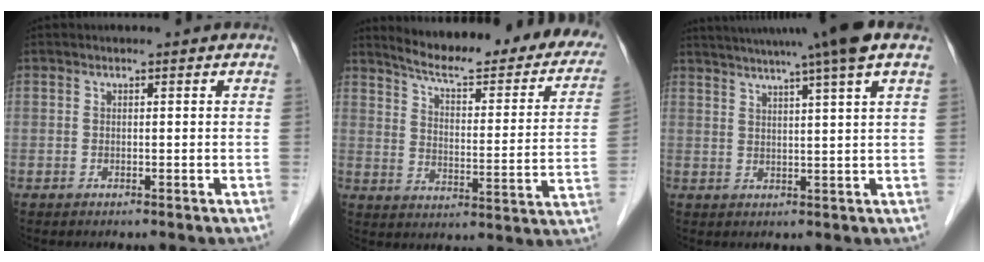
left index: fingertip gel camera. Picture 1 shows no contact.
{"total": 24.4, "force": [21.1, 4.3, 11.5], "torque": [-0.152, -0.054, 0.260]}
{"total": 13.4, "force": [10.4, -1.8, 8.2], "torque": [-0.137, 0.011, 0.137]}